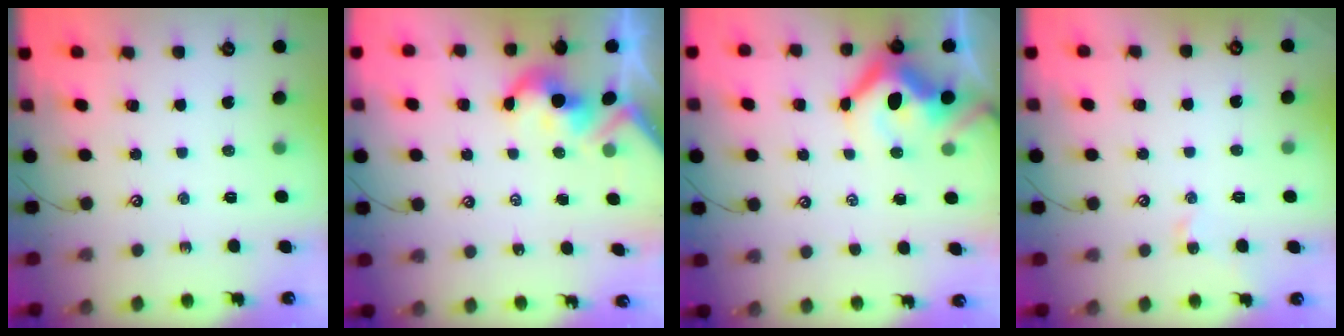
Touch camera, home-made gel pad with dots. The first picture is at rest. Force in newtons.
{"total": 3.8, "press": 3.8, "slide": 0.7}
{"total": 11.2, "press": 11.1, "slide": 1.8}
{"total": 1.3, "press": 1.3, "slide": 0.3}